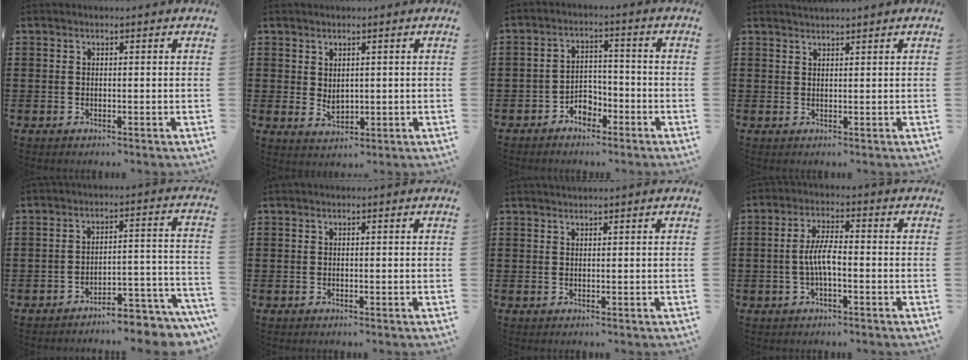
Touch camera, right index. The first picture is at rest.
{"total": 2.2, "force": [0.9, 1.5, 1.3], "torque": [-0.027, 0.003, 0.018]}
{"total": 3.7, "force": [-2.8, 2.2, 1.1], "torque": [-0.025, 0.010, -0.056]}
{"total": 1.2, "force": [1.1, -0.1, -0.1], "torque": [0.001, 0.000, 0.023]}
{"total": 5.2, "force": [-4.9, 0.2, 1.4], "torque": [-0.023, -0.001, -0.099]}
{"total": 0.0}
{"total": 0.8, "force": [0.8, -0.1, -0.1], "torque": [-0.001, 0.000, 0.015]}
{"total": 5.0, "force": [-0.9, 1.4, 4.8], "torque": [-0.106, -0.002, -0.024]}